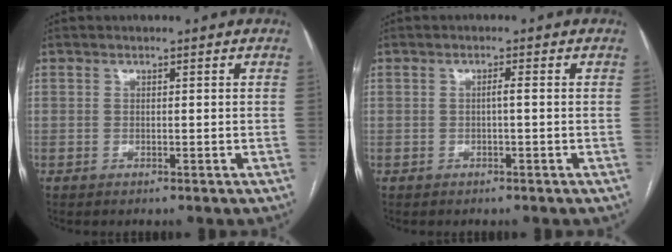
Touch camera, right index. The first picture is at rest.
{"total": 0.9, "force": [-0.1, -0.2, 0.9], "torque": [-0.014, 0.002, -0.002]}